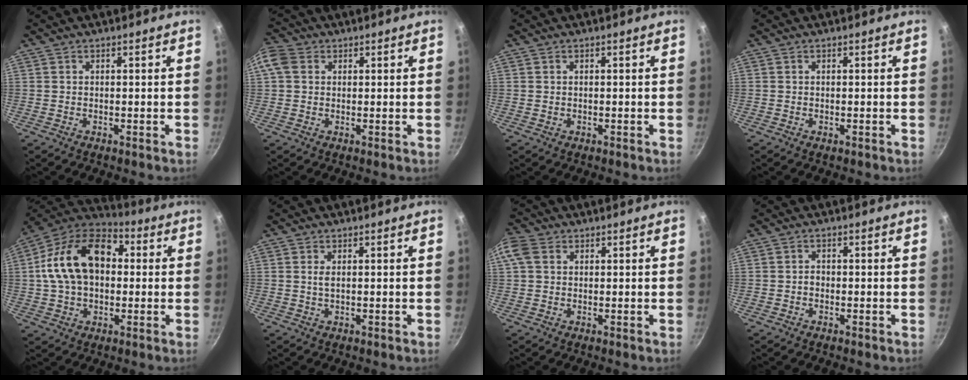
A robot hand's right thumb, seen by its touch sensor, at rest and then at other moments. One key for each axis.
{"total": 4.5, "fx": 1.2, "fy": 3.6, "fz": 2.4, "tx": -0.046, "ty": 0.007, "tz": 0.012}
{"total": 0.0}
{"total": 0.0}
{"total": 19.0, "fx": 2.1, "fy": 12.8, "fz": 13.9, "tx": -0.219, "ty": 0.036, "tz": 0.019}
{"total": 1.3, "fx": 0.3, "fy": 0.5, "fz": 1.2, "tx": -0.025, "ty": -0.001, "tz": 0.006}
{"total": 4.2, "fx": 1.3, "fy": 3.1, "fz": 2.4, "tx": -0.050, "ty": 0.009, "tz": 0.020}
{"total": 1.1, "fx": -0.3, "fy": 0.9, "fz": 0.6, "tx": -0.006, "ty": 0.005, "tz": -0.007}